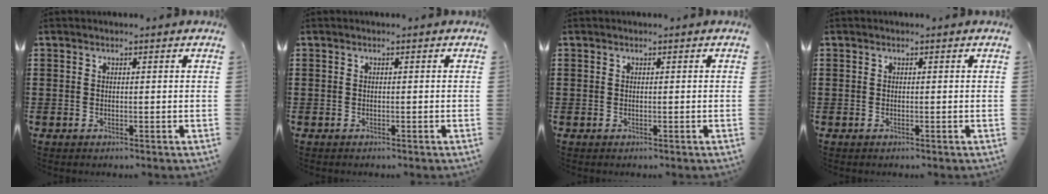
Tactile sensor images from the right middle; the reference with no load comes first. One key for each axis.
{"total": 0.0}
{"total": 0.0}
{"total": 0.0}